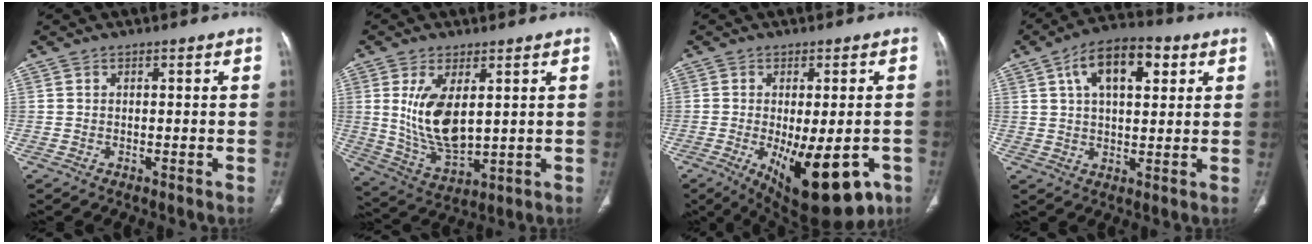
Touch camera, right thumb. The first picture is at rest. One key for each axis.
{"total": 11.9, "fx": 2.6, "fy": 5.7, "fz": 10.1, "tx": -0.188, "ty": -0.025, "tz": 0.068}
{"total": 17.0, "fx": -6.6, "fy": 6.9, "fz": 14.1, "tx": -0.170, "ty": -0.012, "tz": -0.077}
{"total": 12.7, "fx": 4.8, "fy": 6.4, "fz": 9.8, "tx": -0.144, "ty": 0.008, "tz": 0.075}